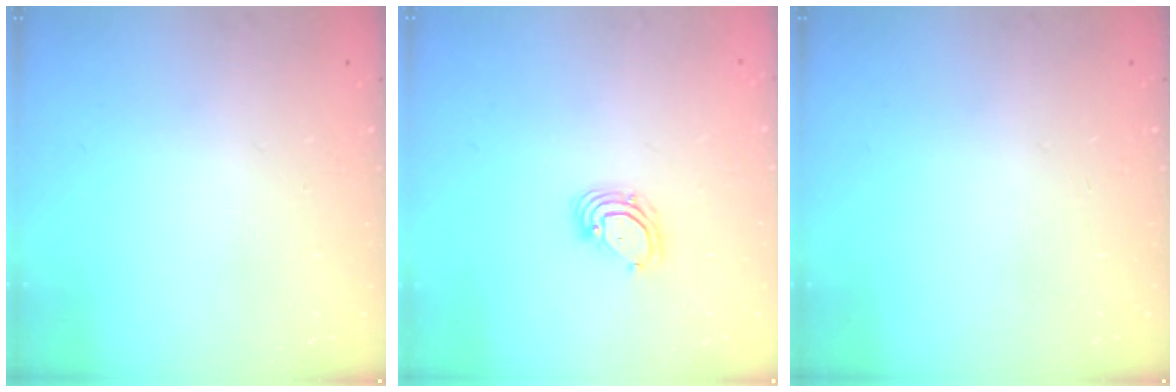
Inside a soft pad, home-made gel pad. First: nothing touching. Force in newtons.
{"total": 5.2, "press": 5.2, "slide": 0.6}
{"total": 0.0}